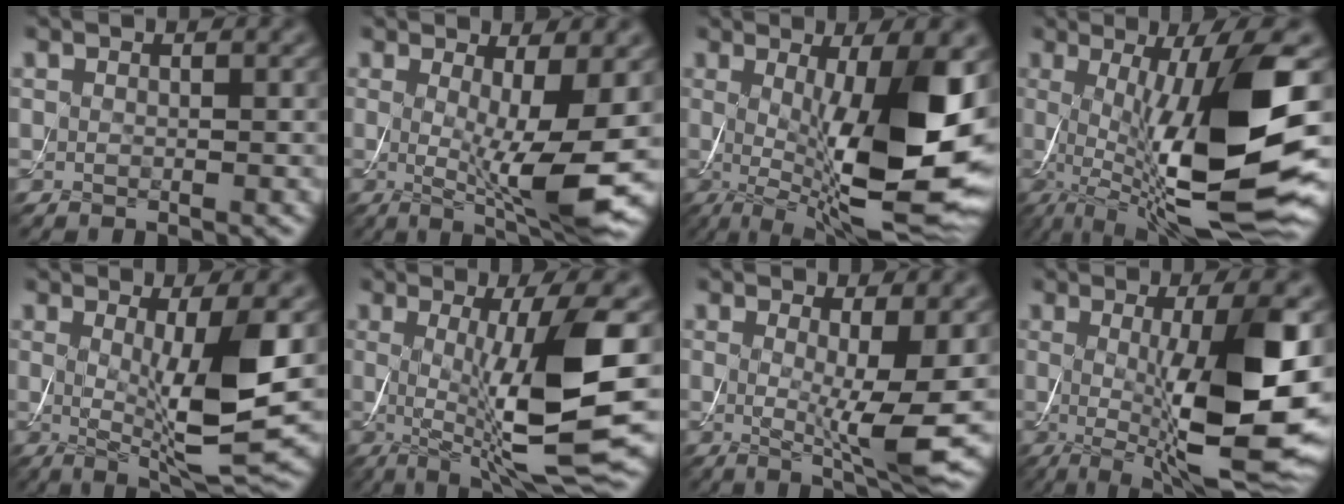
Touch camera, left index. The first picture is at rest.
{"total": 7.7, "force": [-0.5, 1.4, 7.5], "torque": [-0.113, -0.019, -0.005]}
{"total": 14.8, "force": [-0.1, 3.8, 14.4], "torque": [-0.203, -0.012, 0.004]}
{"total": 14.8, "force": [-1.0, 3.2, 14.5], "torque": [-0.232, 0.006, -0.009]}
{"total": 8.0, "force": [0.2, 1.6, 7.9], "torque": [-0.123, -0.022, 0.013]}
{"total": 11.7, "force": [-0.2, 2.2, 11.5], "torque": [-0.170, -0.011, 0.003]}
{"total": 5.9, "force": [-0.2, 0.9, 5.8], "torque": [-0.089, -0.020, 0.000]}
{"total": 13.4, "force": [-0.3, 3.0, 13.0], "torque": [-0.189, -0.017, 0.003]}